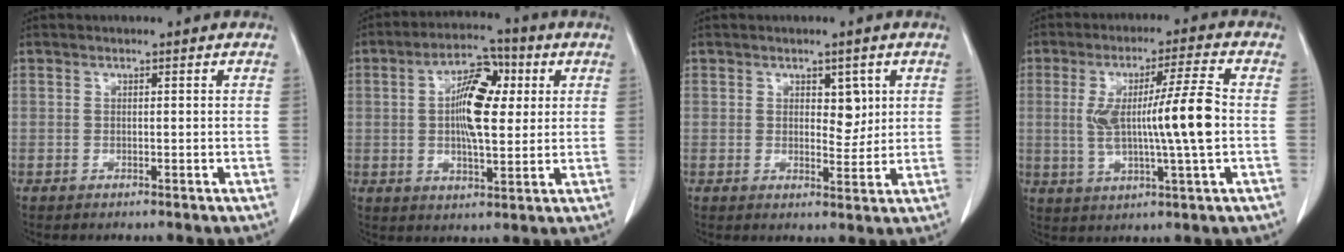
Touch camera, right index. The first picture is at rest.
{"total": 10.3, "force": [1.7, 4.0, 9.4], "torque": [-0.167, 0.020, 0.026]}
{"total": 3.5, "force": [1.3, 2.0, 2.6], "torque": [-0.030, -0.006, 0.020]}
{"total": 11.9, "force": [-0.1, 0.0, 11.9], "torque": [-0.219, 0.007, -0.001]}